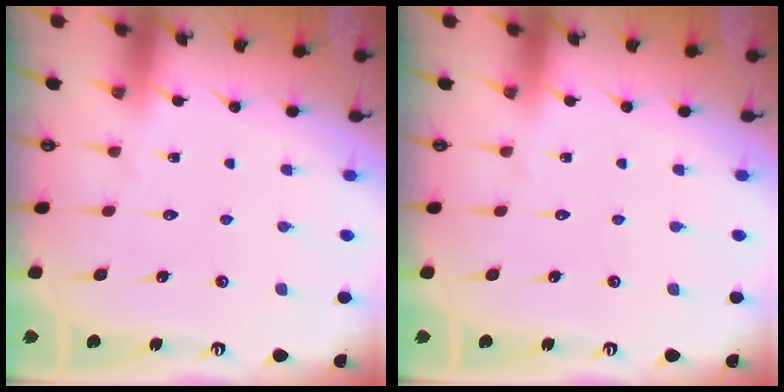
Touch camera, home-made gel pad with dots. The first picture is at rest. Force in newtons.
{"total": 0.0}